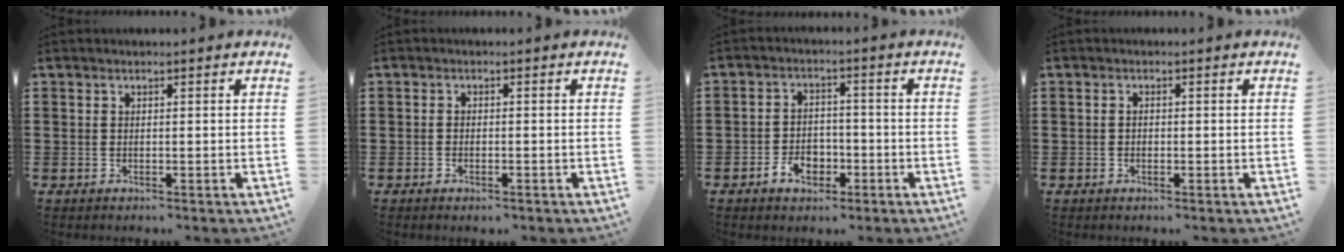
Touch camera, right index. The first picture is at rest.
{"total": 0.9, "force": [-0.8, 0.3, 0.3], "torque": [-0.009, -0.002, -0.014]}
{"total": 4.4, "force": [-2.1, 3.2, 2.2], "torque": [-0.031, 0.006, -0.042]}
{"total": 0.8, "force": [-0.6, 0.4, 0.4], "torque": [-0.009, -0.004, -0.012]}